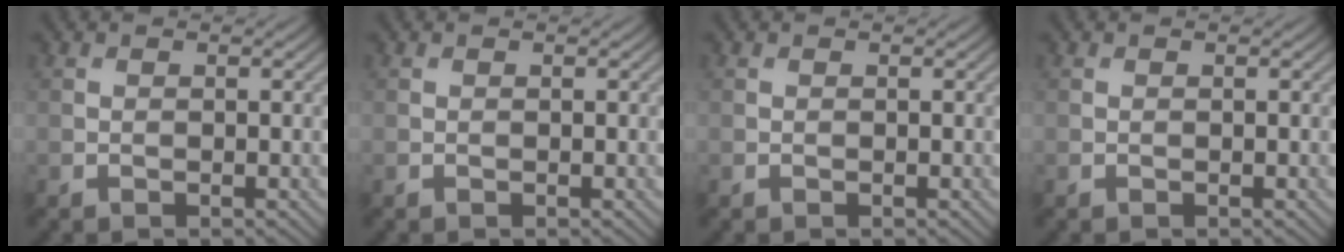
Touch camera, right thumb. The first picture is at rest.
{"total": 0.0}
{"total": 0.0}
{"total": 0.0}